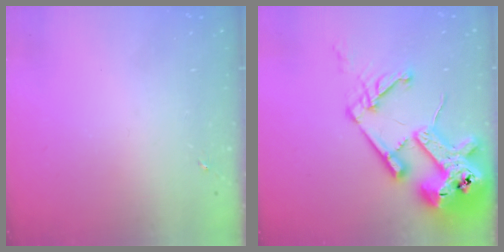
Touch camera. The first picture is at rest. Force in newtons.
{"total": 21.7, "press": 21.5, "slide": 2.7}